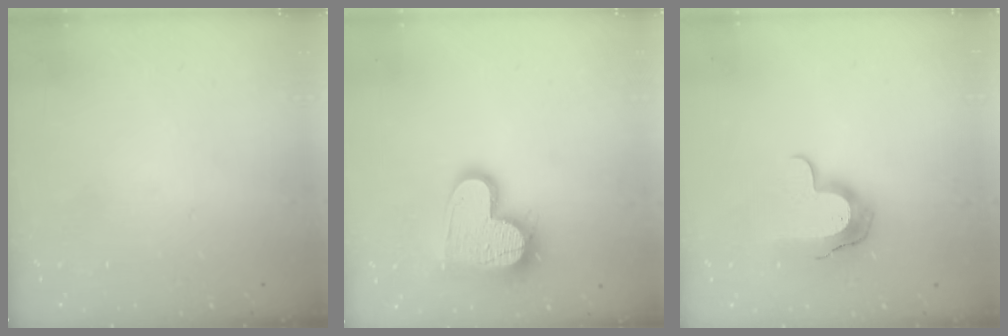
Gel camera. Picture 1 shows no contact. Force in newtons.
{"total": 16.4, "press": 16.3, "slide": 1.2}
{"total": 10.5, "press": 10.5, "slide": 0.8}